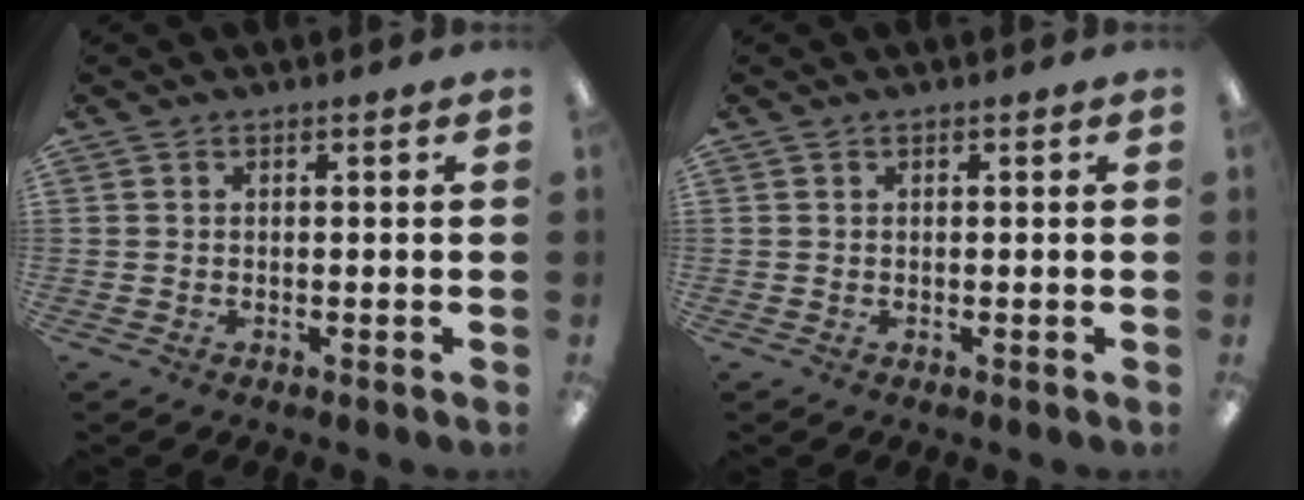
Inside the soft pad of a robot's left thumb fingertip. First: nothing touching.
{"total": 0.0}